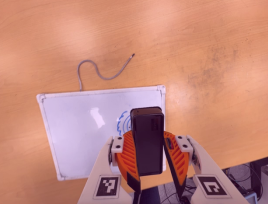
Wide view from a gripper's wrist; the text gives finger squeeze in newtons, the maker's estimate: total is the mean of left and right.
{"total": 7.9, "left": 8.8, "right": 7.0}